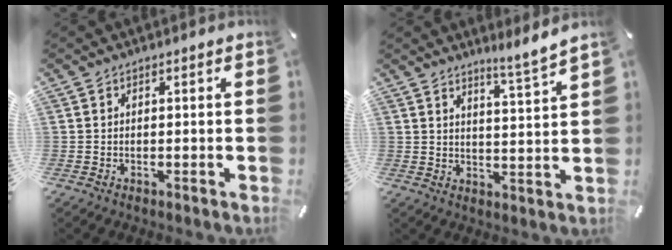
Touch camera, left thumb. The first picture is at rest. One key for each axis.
{"total": 5.7, "fx": 5.3, "fy": -0.6, "fz": 2.2, "tx": -0.040, "ty": -0.043, "tz": 0.089}